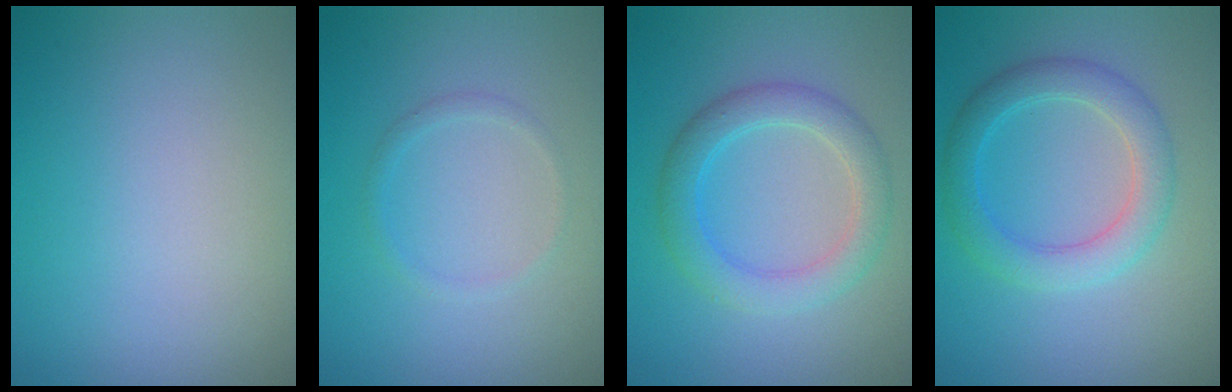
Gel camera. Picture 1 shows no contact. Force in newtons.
{"total": 0.9, "press": 0.9, "slide": 0.1}
{"total": 3.7, "press": 3.7, "slide": 0.3}
{"total": 3.8, "press": 3.8, "slide": 0.2}